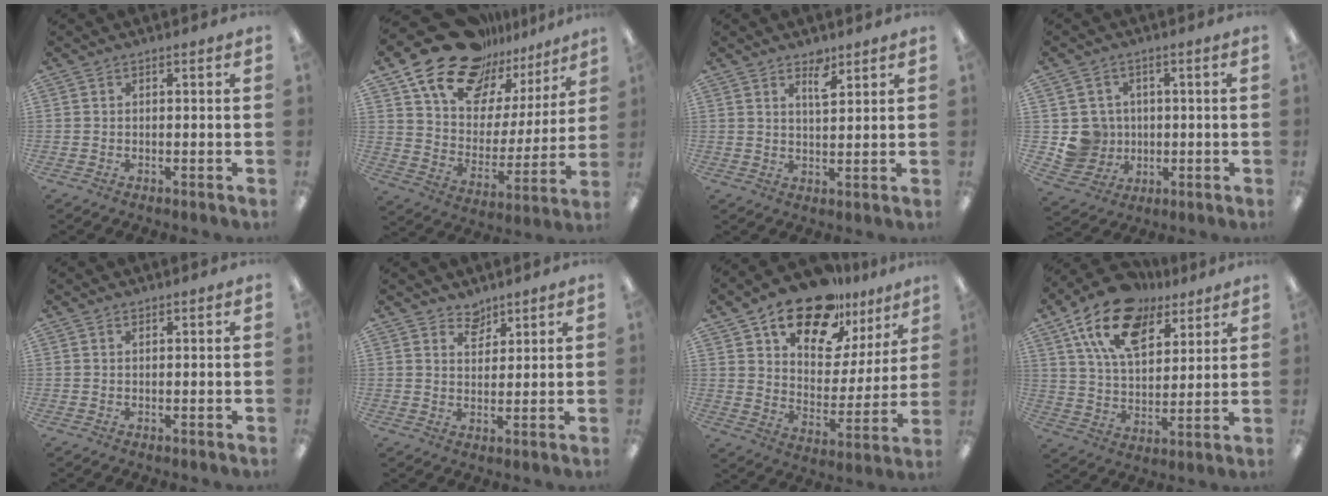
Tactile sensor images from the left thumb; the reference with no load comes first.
{"total": 20.4, "force": [15.8, 10.6, 7.4], "torque": [-0.146, -0.109, 0.281]}
{"total": 4.7, "force": [3.2, 1.7, 2.9], "torque": [-0.033, -0.019, 0.051]}
{"total": 7.6, "force": [0.3, 7.5, 0.9], "torque": [-0.039, 0.003, 0.018]}
{"total": 0.7, "force": [0.6, 0.3, 0.2], "torque": [-0.005, 0.000, 0.011]}
{"total": 4.7, "force": [4.0, 2.3, 0.4], "torque": [-0.005, -0.024, 0.074]}
{"total": 19.4, "force": [14.8, 8.9, 8.9], "torque": [-0.149, -0.097, 0.260]}
{"total": 17.9, "force": [10.9, 9.8, 10.3], "torque": [-0.185, -0.038, 0.197]}